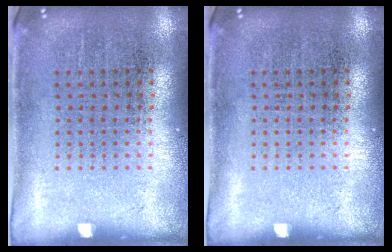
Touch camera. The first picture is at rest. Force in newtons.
{"total": 0.0}